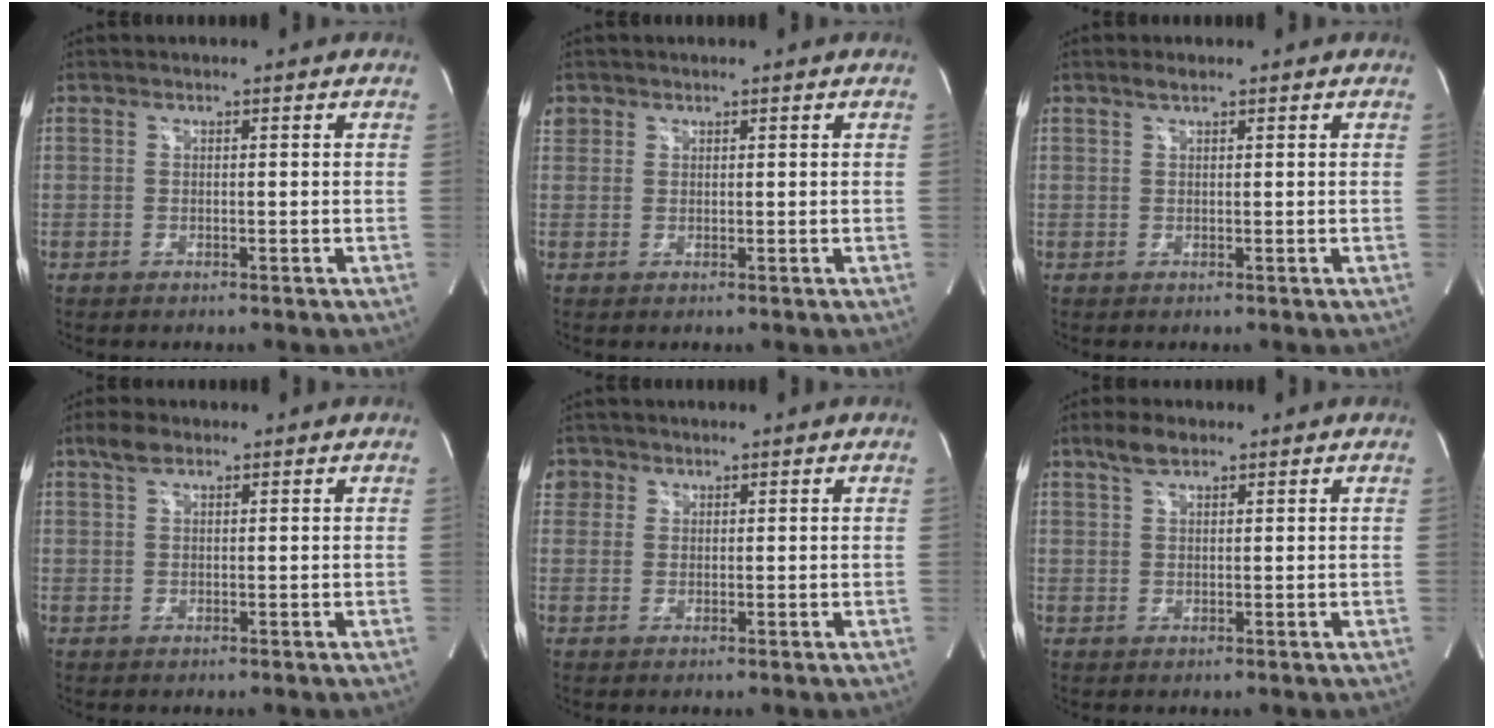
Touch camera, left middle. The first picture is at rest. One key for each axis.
{"total": 2.2, "fx": 1.3, "fy": 1.8, "fz": 0.2, "tx": 0.001, "ty": 0.011, "tz": 0.024}
{"total": 1.2, "fx": 1.0, "fy": 0.2, "fz": 0.7, "tx": -0.019, "ty": 0.003, "tz": 0.020}
{"total": 2.6, "fx": 1.8, "fy": 1.1, "fz": 1.5, "tx": -0.036, "ty": 0.013, "tz": 0.036}
{"total": 3.1, "fx": 1.5, "fy": 2.7, "fz": 0.2, "tx": 0.004, "ty": 0.011, "tz": 0.027}
{"total": 3.0, "fx": 2.3, "fy": 1.2, "fz": 1.5, "tx": -0.036, "ty": 0.006, "tz": 0.045}